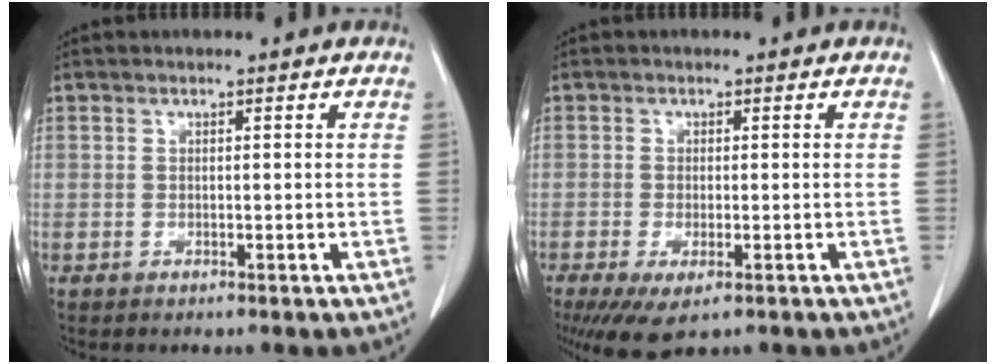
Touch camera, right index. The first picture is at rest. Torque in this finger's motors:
{"motor_torque": [0.67, -0.53, 0.24, 0.06]}